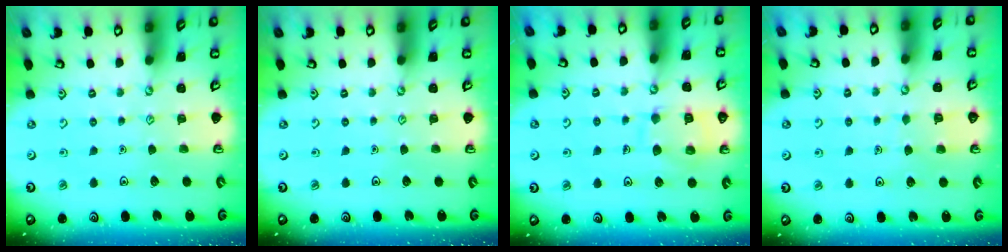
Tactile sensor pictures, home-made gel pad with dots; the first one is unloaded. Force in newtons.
{"total": 0.0}
{"total": 11.0, "press": 11.0, "slide": 0.9}
{"total": 3.9, "press": 3.9, "slide": 0.3}